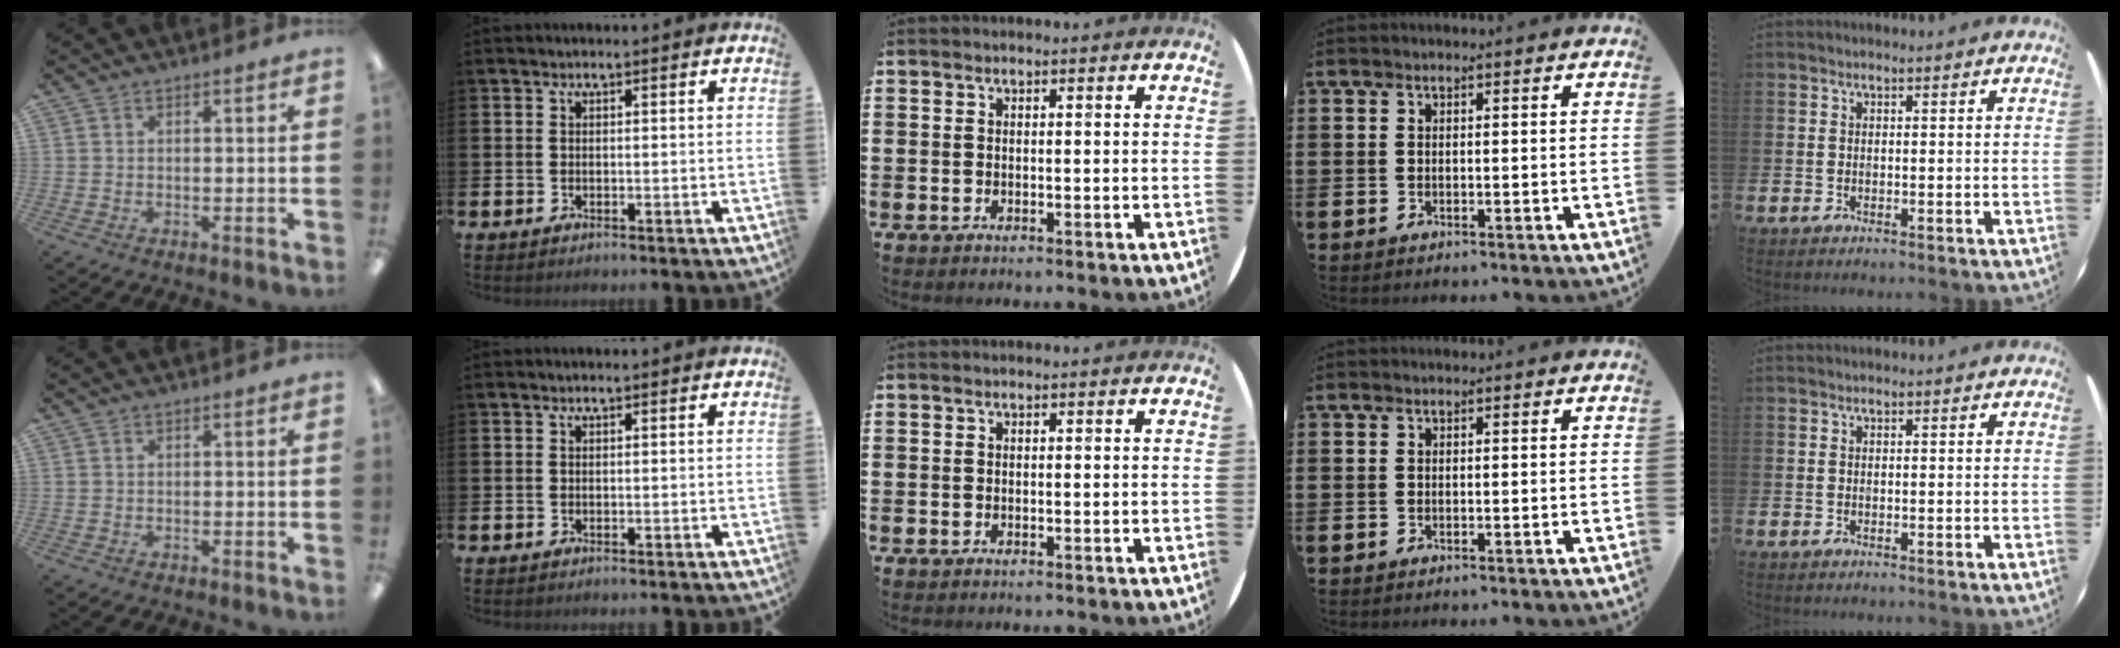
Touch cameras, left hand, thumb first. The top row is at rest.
{}